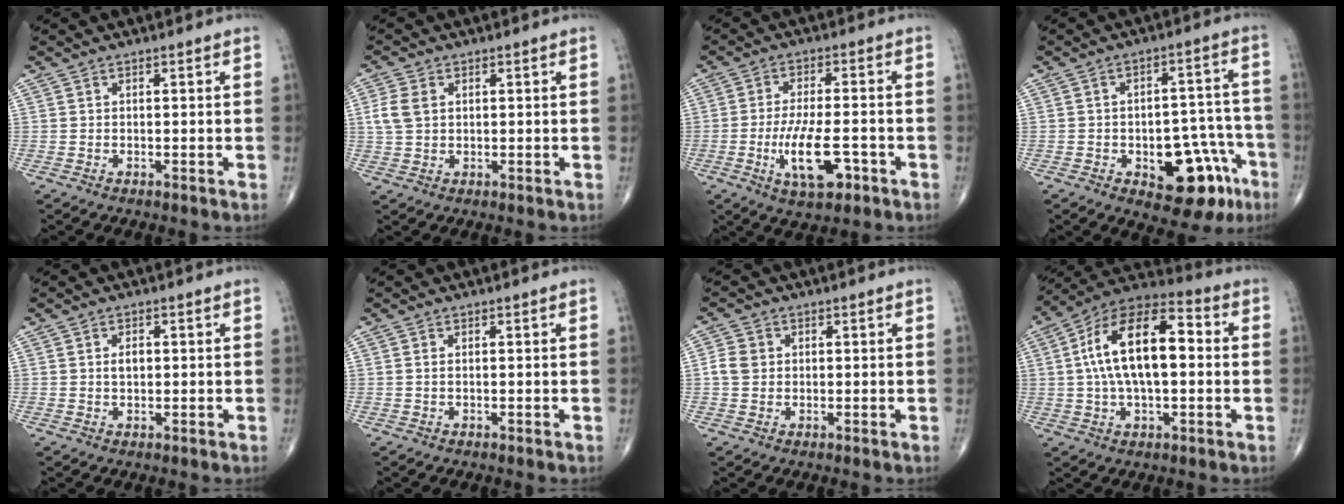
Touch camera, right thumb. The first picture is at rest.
{"total": 4.6, "force": [1.0, 3.2, 3.1], "torque": [-0.069, 0.004, 0.021]}
{"total": 10.1, "force": [-3.6, 3.8, 8.7], "torque": [-0.153, 0.006, -0.058]}
{"total": 15.0, "force": [-6.7, 7.7, 10.9], "torque": [-0.095, 0.055, -0.077]}
{"total": 2.1, "force": [0.2, 1.4, 1.6], "torque": [-0.020, 0.001, 0.003]}
{"total": 0.6, "force": [0.1, 0.3, 0.5], "torque": [-0.015, 0.004, 0.004]}
{"total": 3.7, "force": [0.4, 3.2, 1.9], "torque": [-0.029, 0.005, 0.003]}
{"total": 18.2, "force": [1.7, 8.9, 15.9], "torque": [-0.269, 0.035, 0.018]}